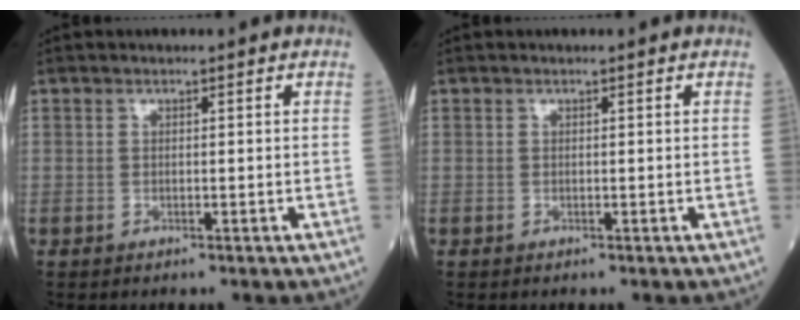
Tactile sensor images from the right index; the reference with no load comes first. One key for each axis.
{"total": 0.0}